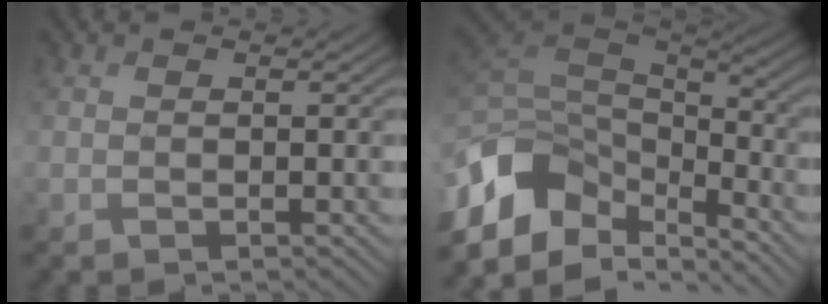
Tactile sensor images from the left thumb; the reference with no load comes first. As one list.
[{"total": 13.1, "force": [-5.9, 8.0, 8.5], "torque": [-0.245, -0.003, -0.104]}]